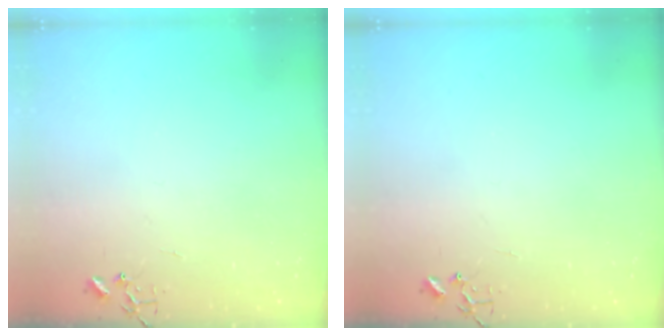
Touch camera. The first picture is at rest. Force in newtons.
{"total": 0.0}